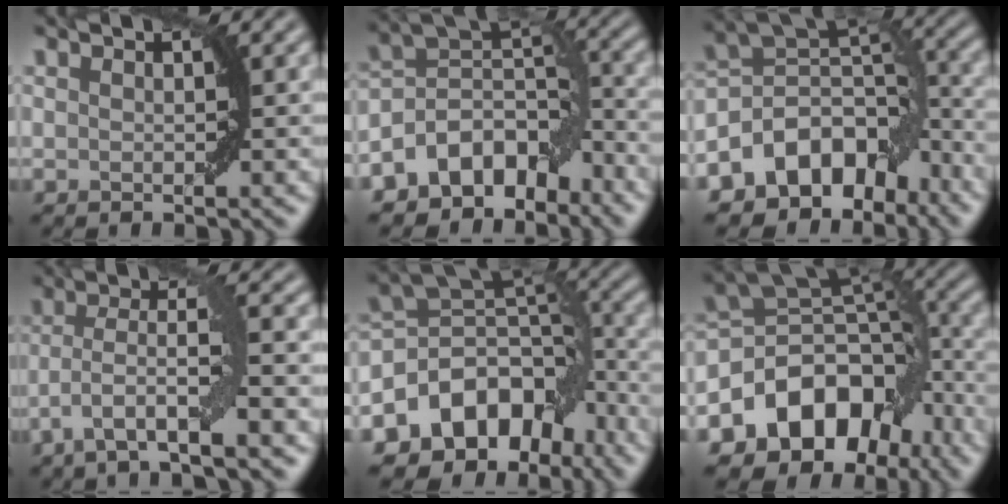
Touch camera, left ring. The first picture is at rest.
{"total": 8.5, "force": [-5.4, 5.3, 4.0], "torque": [-0.052, 0.010, -0.107]}
{"total": 10.0, "force": [-5.5, 6.7, 5.1], "torque": [-0.074, 0.012, -0.105]}
{"total": 5.4, "force": [-2.4, 0.7, 4.8], "torque": [-0.090, 0.007, -0.049]}
{"total": 11.3, "force": [-5.9, 7.7, 5.8], "torque": [-0.092, 0.012, -0.107]}
{"total": 11.9, "force": [-5.9, 8.3, 6.0], "torque": [-0.099, 0.012, -0.109]}